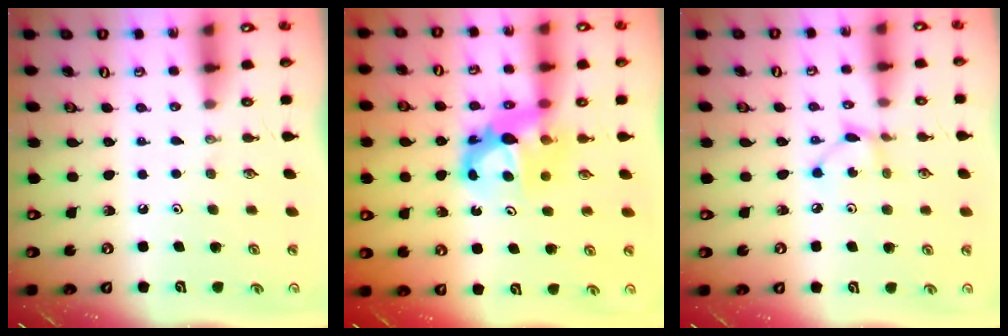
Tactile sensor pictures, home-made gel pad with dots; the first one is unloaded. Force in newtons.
{"total": 8.1, "press": 8.1, "slide": 0.5}
{"total": 3.6, "press": 3.6, "slide": 0.1}